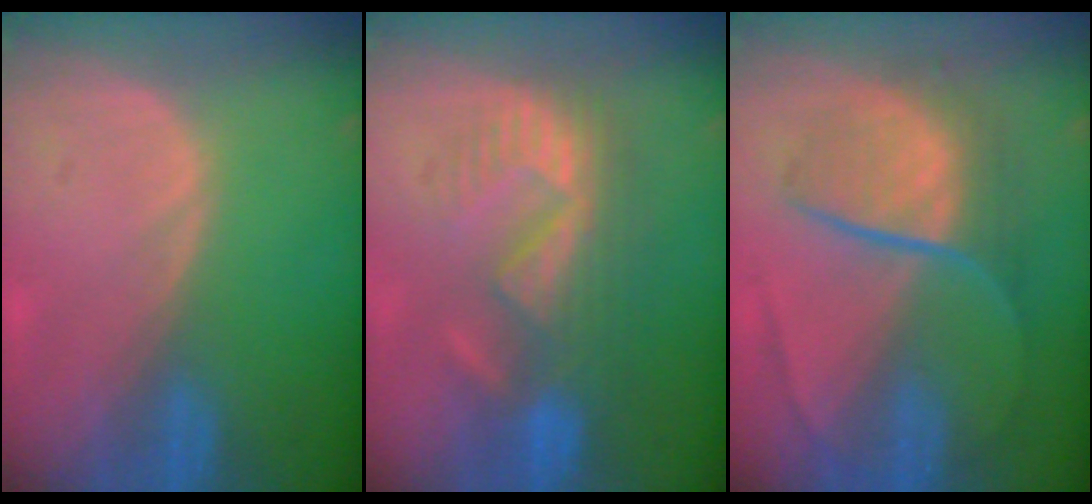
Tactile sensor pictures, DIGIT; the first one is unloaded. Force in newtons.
{"total": 8.9, "press": 8.4, "slide": 2.9}
{"total": 8.3, "press": 7.6, "slide": 3.3}